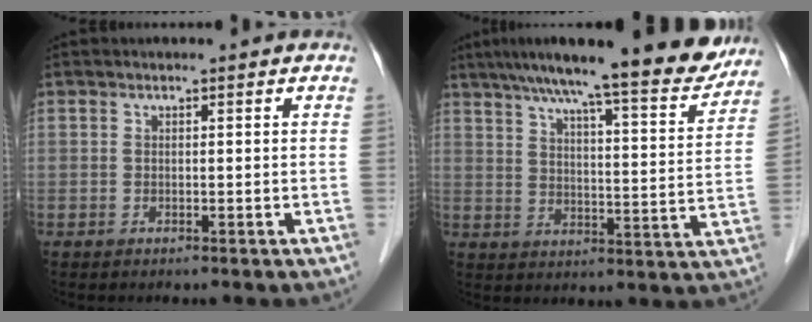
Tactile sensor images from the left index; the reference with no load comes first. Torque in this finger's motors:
{"motor_torque": [0.47, -0.64, 0.83, 0.21]}